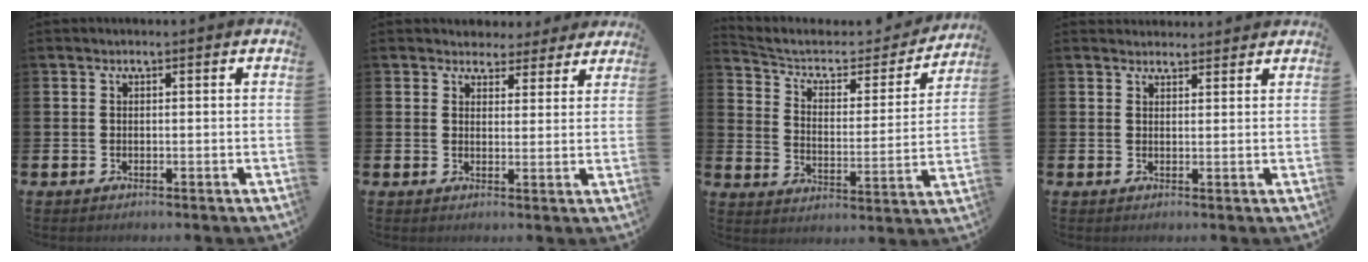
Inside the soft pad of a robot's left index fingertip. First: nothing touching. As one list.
[{"total": 3.8, "force": [3.4, 1.6, 0.0], "torque": [-0.008, -0.019, 0.061]}, {"total": 6.6, "force": [5.5, 2.8, 2.2], "torque": [-0.073, -0.042, 0.088]}, {"total": 2.1, "force": [2.1, 0.5, -0.2], "torque": [0.006, -0.010, 0.037]}]